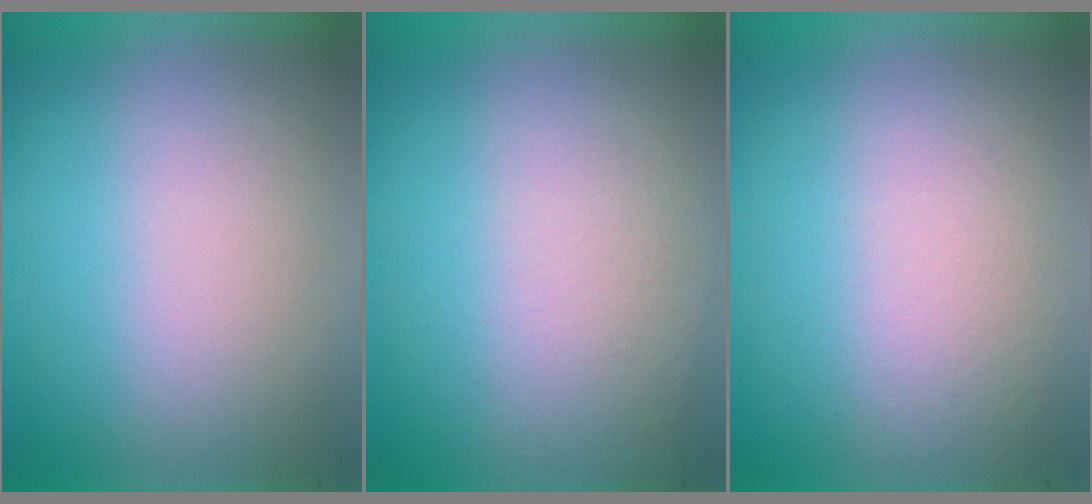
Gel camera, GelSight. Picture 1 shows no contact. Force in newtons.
{"total": 2.4}
{"total": 1.4}